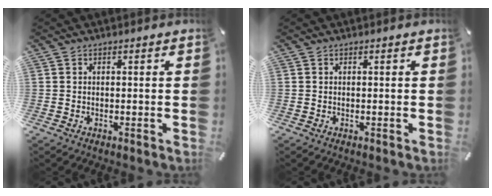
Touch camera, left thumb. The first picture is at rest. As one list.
[{"total": 0.0}]